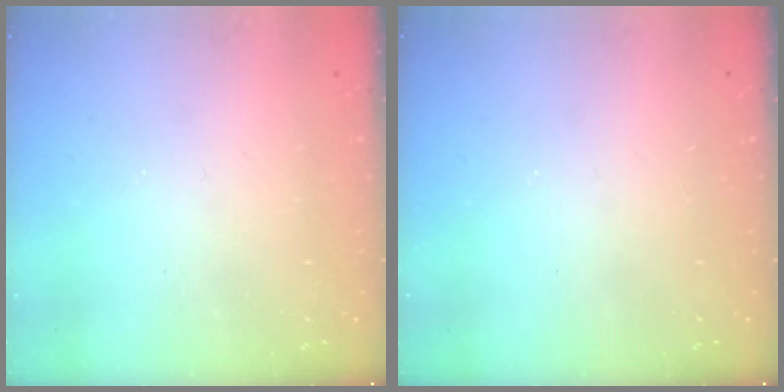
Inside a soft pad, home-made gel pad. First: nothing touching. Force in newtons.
{"total": 0.0}